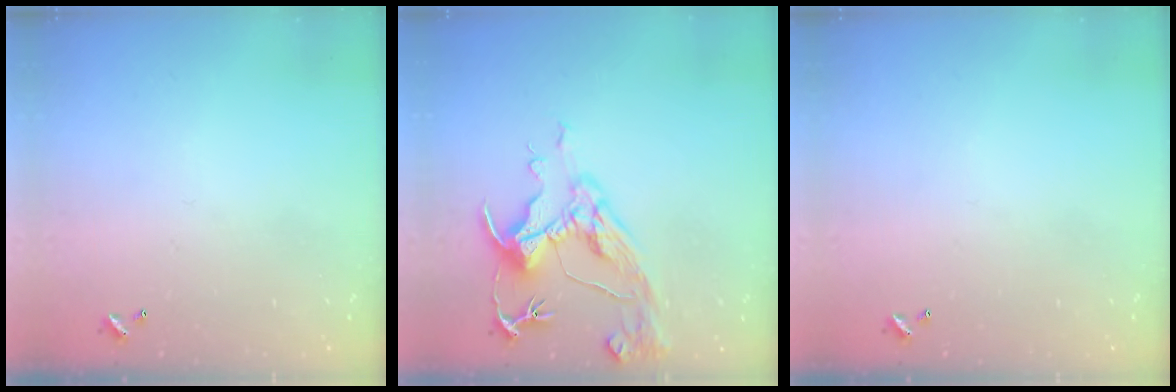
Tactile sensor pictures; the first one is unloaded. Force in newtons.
{"total": 8.7, "press": 8.5, "slide": 1.4}
{"total": 0.0}